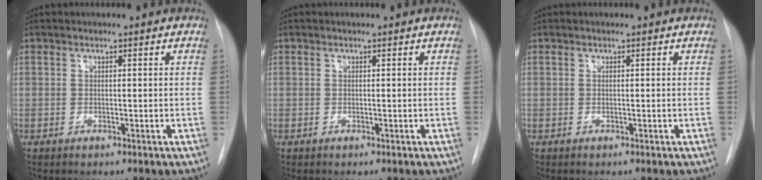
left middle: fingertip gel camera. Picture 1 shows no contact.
{"total": 0.0}
{"total": 0.0}